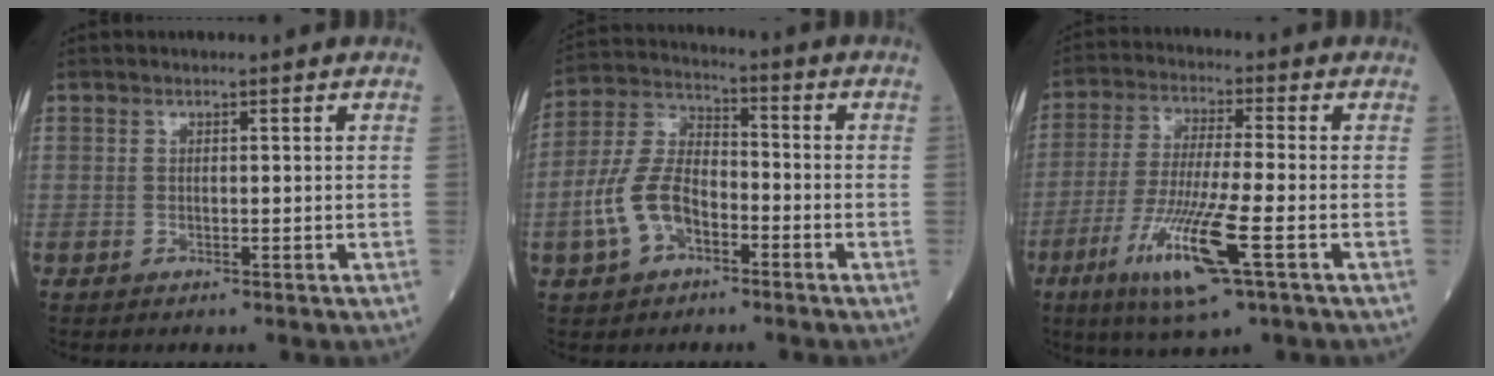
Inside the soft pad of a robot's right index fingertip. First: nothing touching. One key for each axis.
{"total": 9.9, "fx": -4.0, "fy": 5.6, "fz": 7.1, "tx": -0.168, "ty": 0.019, "tz": -0.079}
{"total": 11.2, "fx": -4.7, "fy": -0.3, "fz": 10.2, "tx": -0.211, "ty": -0.028, "tz": -0.090}